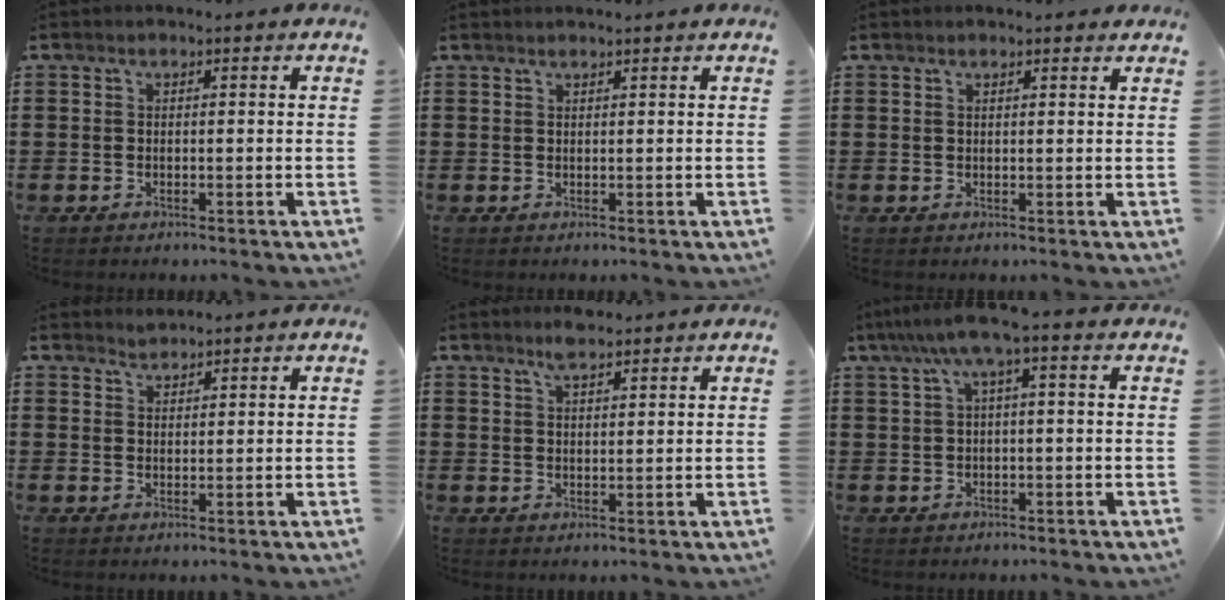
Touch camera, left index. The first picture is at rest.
{"total": 0.8, "force": [0.8, -0.1, 0.2], "torque": [-0.005, -0.002, 0.016]}
{"total": 1.5, "force": [1.3, 0.3, 0.6], "torque": [-0.013, 0.003, 0.025]}
{"total": 1.3, "force": [1.3, 0.1, -0.3], "torque": [0.003, 0.000, 0.026]}
{"total": 2.9, "force": [2.5, 0.6, 1.4], "torque": [-0.033, 0.002, 0.046]}
{"total": 4.5, "force": [0.7, 0.4, 4.4], "torque": [-0.091, 0.002, 0.006]}